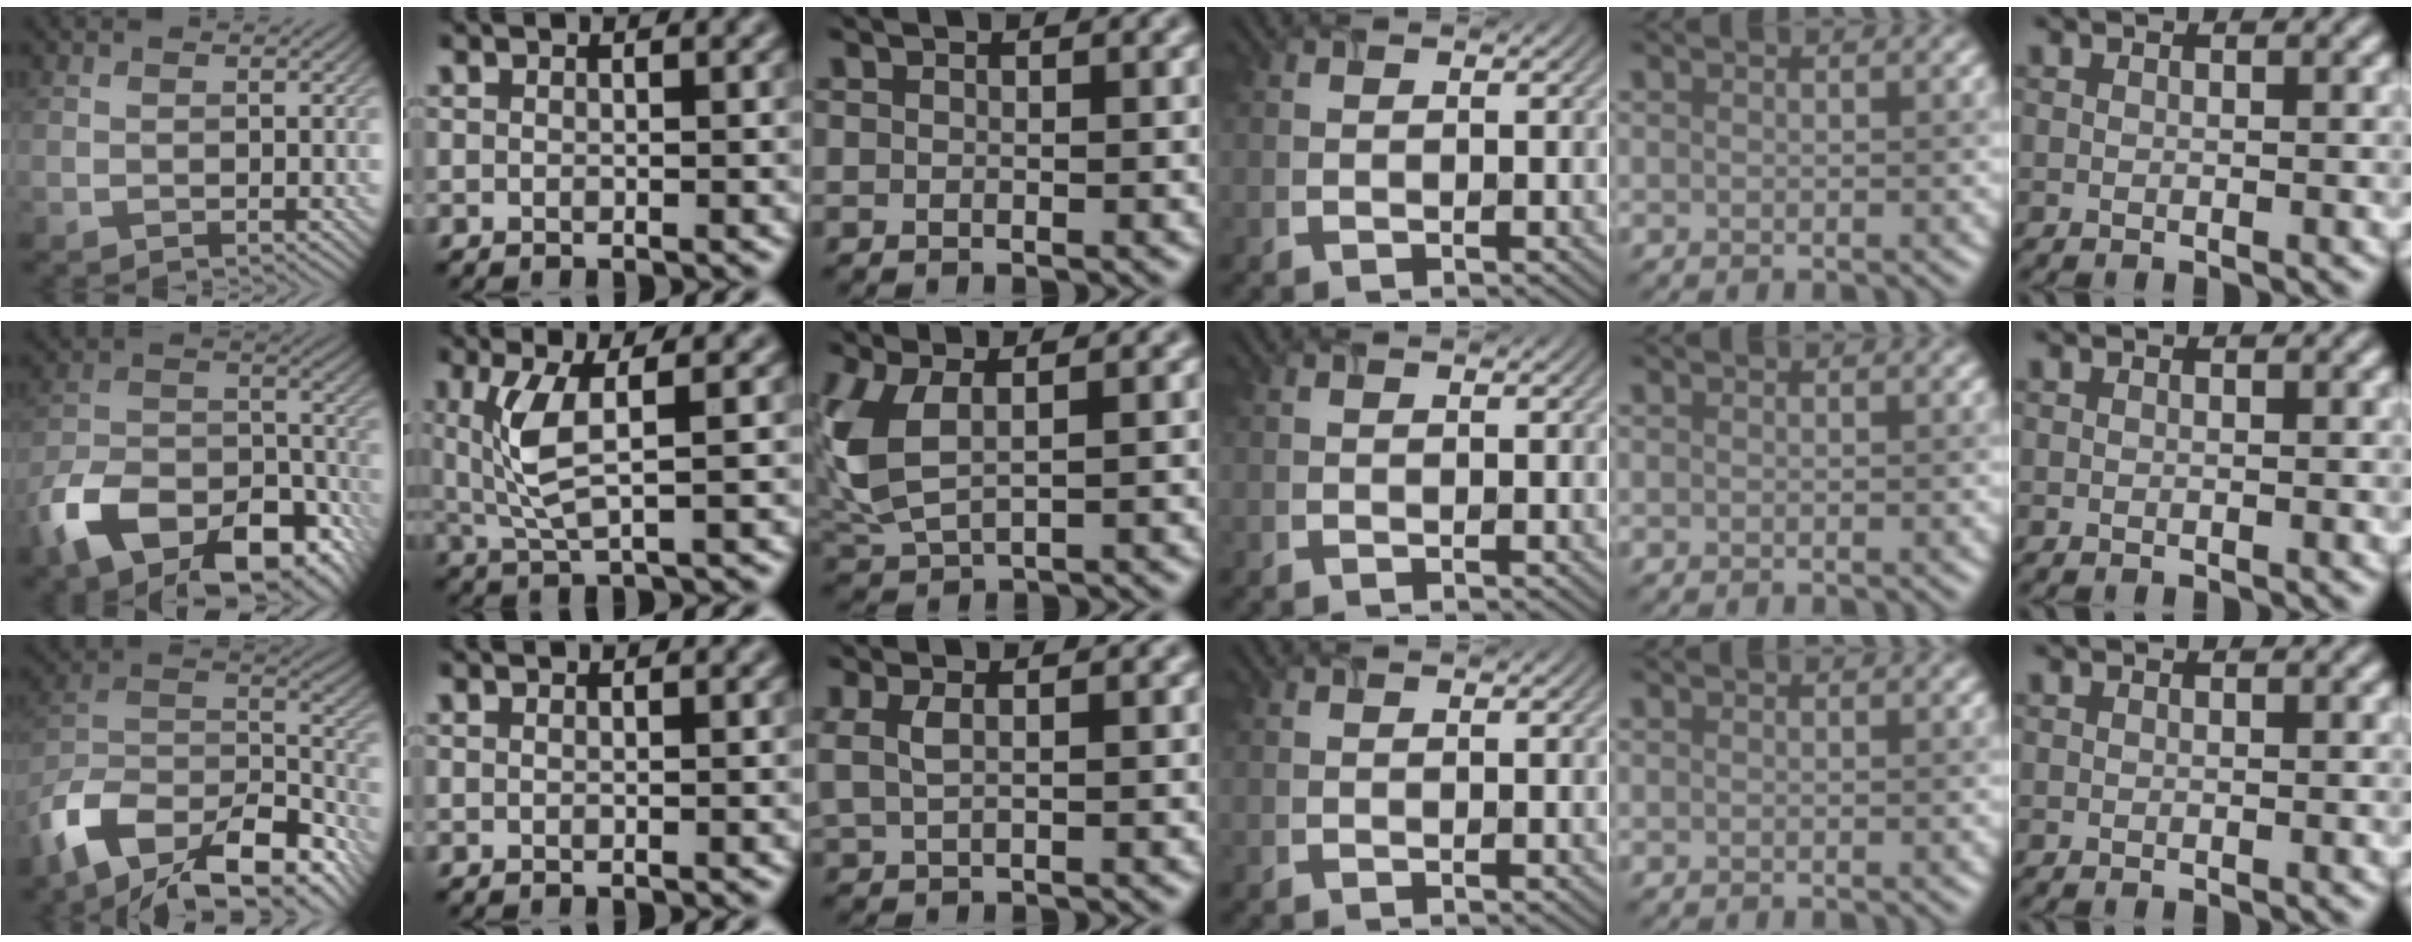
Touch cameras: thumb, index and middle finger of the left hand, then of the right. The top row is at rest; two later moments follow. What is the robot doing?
{"motion": "lift_and_place", "object": "timer"}